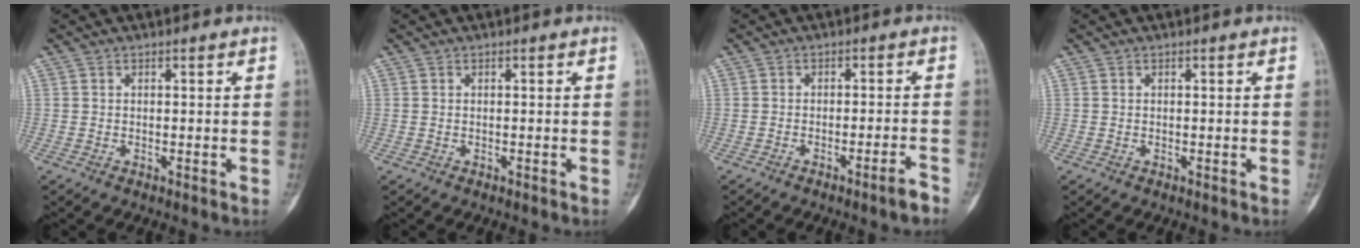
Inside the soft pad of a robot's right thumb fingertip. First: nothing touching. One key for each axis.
{"total": 0.0}
{"total": 3.1, "fx": -2.3, "fy": 0.0, "fz": 2.1, "tx": -0.031, "ty": 0.016, "tz": -0.034}
{"total": 0.0}